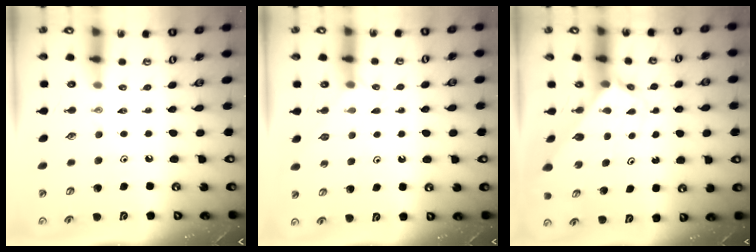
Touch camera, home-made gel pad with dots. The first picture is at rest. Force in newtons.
{"total": 3.8, "press": 3.8, "slide": 0.4}
{"total": 2.9, "press": 2.9, "slide": 0.2}